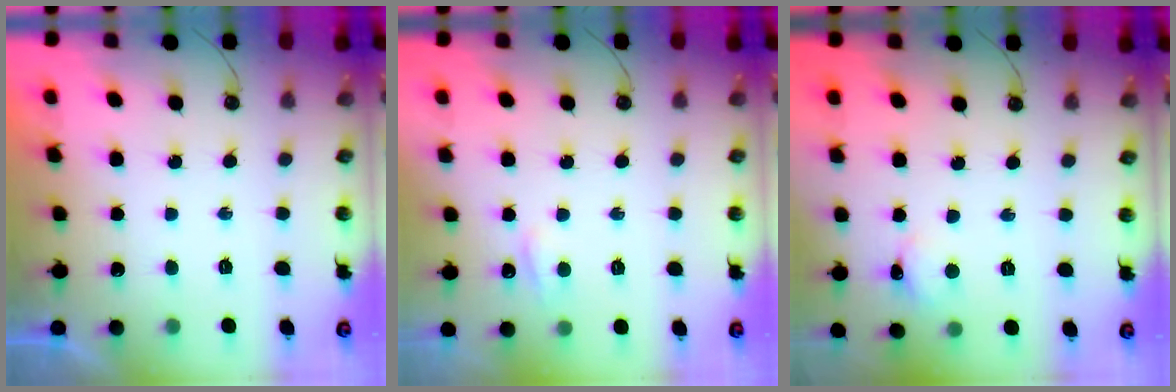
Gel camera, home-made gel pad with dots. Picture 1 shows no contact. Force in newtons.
{"total": 3.3, "press": 3.2, "slide": 0.6}
{"total": 2.2, "press": 2.2, "slide": 0.3}